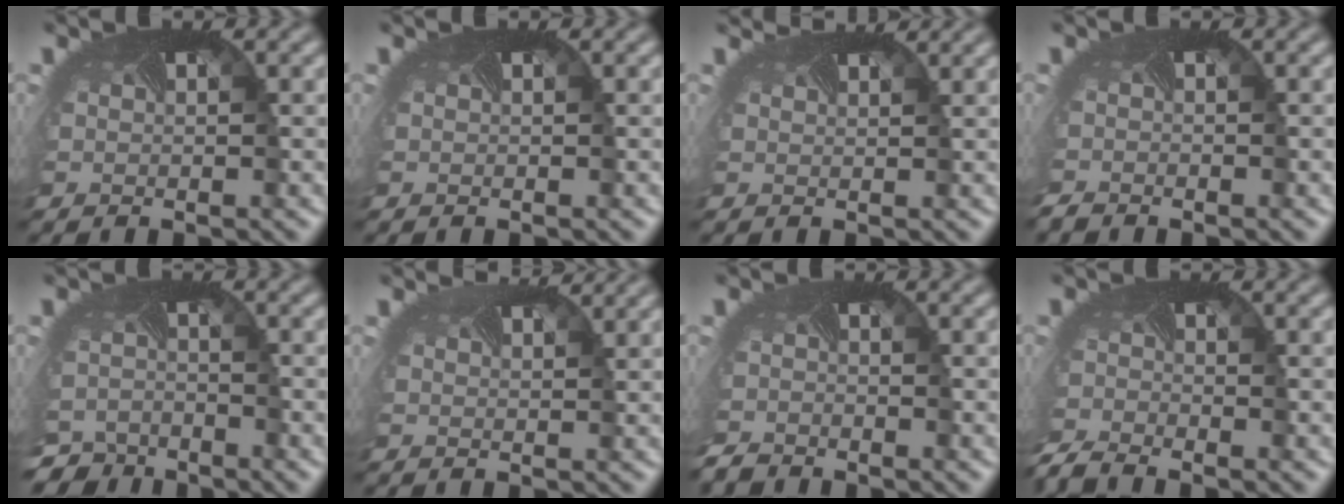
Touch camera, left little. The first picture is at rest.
{"total": 0.0}
{"total": 1.7, "force": [1.7, -0.1, 0.1], "torque": [-0.005, 0.002, 0.023]}
{"total": 1.4, "force": [-1.3, 0.0, -0.4], "torque": [-0.003, -0.010, -0.030]}
{"total": 5.2, "force": [-4.7, 2.1, 0.5], "torque": [-0.014, -0.028, -0.076]}
{"total": 1.6, "force": [1.5, -0.1, 0.3], "torque": [-0.006, 0.001, 0.022]}
{"total": 2.2, "force": [-2.2, 0.2, -0.4], "torque": [-0.004, -0.019, -0.048]}
{"total": 3.3, "force": [-3.3, 0.2, 0.6], "torque": [-0.023, -0.025, -0.072]}